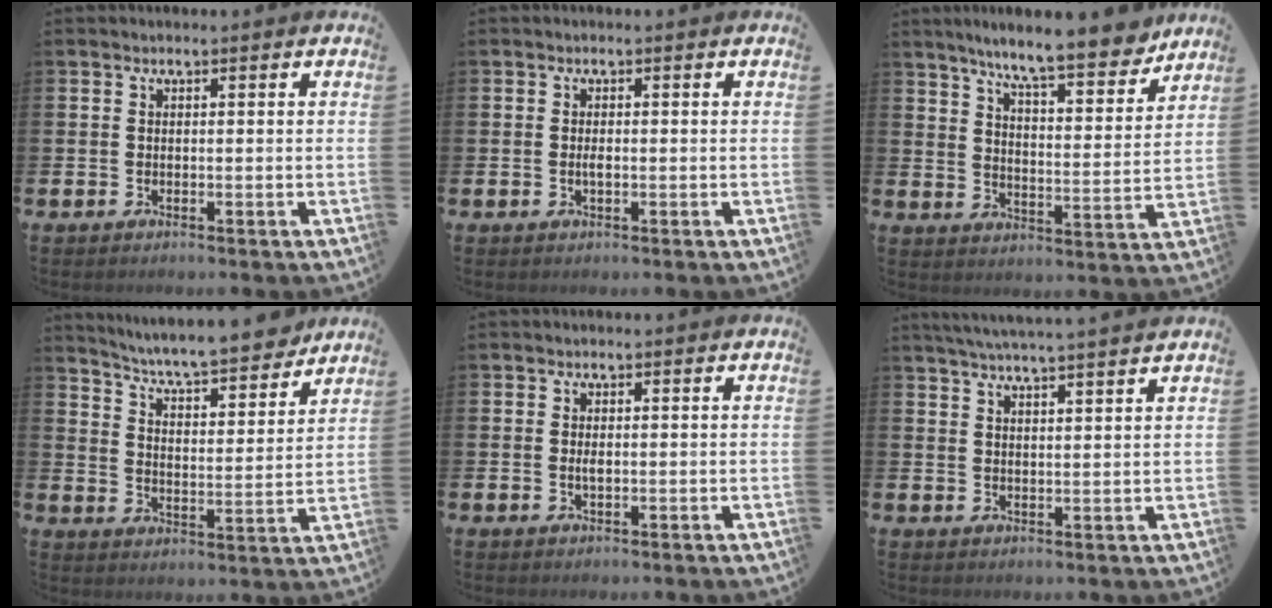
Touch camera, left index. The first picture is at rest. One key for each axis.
{"total": 1.1, "fx": -0.2, "fy": 0.4, "fz": 1.0, "tx": -0.016, "ty": -0.002, "tz": -0.005}
{"total": 9.8, "fx": 8.8, "fy": 0.9, "fz": 4.2, "tx": -0.088, "ty": -0.051, "tz": 0.151}
{"total": 7.6, "fx": 7.3, "fy": 0.3, "fz": 2.1, "tx": -0.067, "ty": -0.058, "tz": 0.124}
{"total": 1.0, "fx": 0.1, "fy": 0.4, "fz": 0.9, "tx": -0.014, "ty": 0.001, "tz": 0.000}
{"total": 4.3, "fx": 4.1, "fy": -0.8, "fz": 0.7, "tx": -0.031, "ty": -0.015, "tz": 0.075}